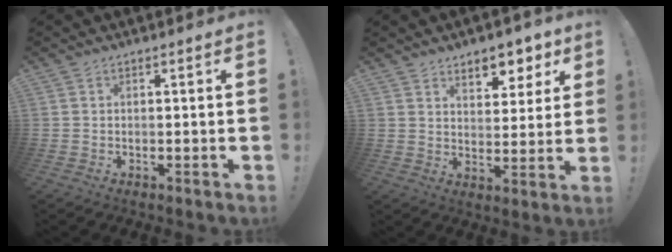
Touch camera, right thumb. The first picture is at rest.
{"total": 7.9, "force": [5.9, 4.4, 2.8], "torque": [-0.014, -0.054, 0.107]}